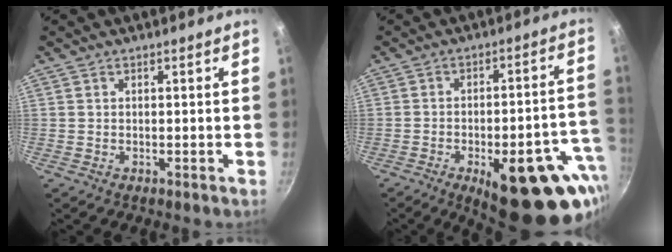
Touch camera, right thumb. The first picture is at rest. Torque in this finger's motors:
{"motor_torque": [2.68, 2.35, 1.97, -0.80, 0.46]}